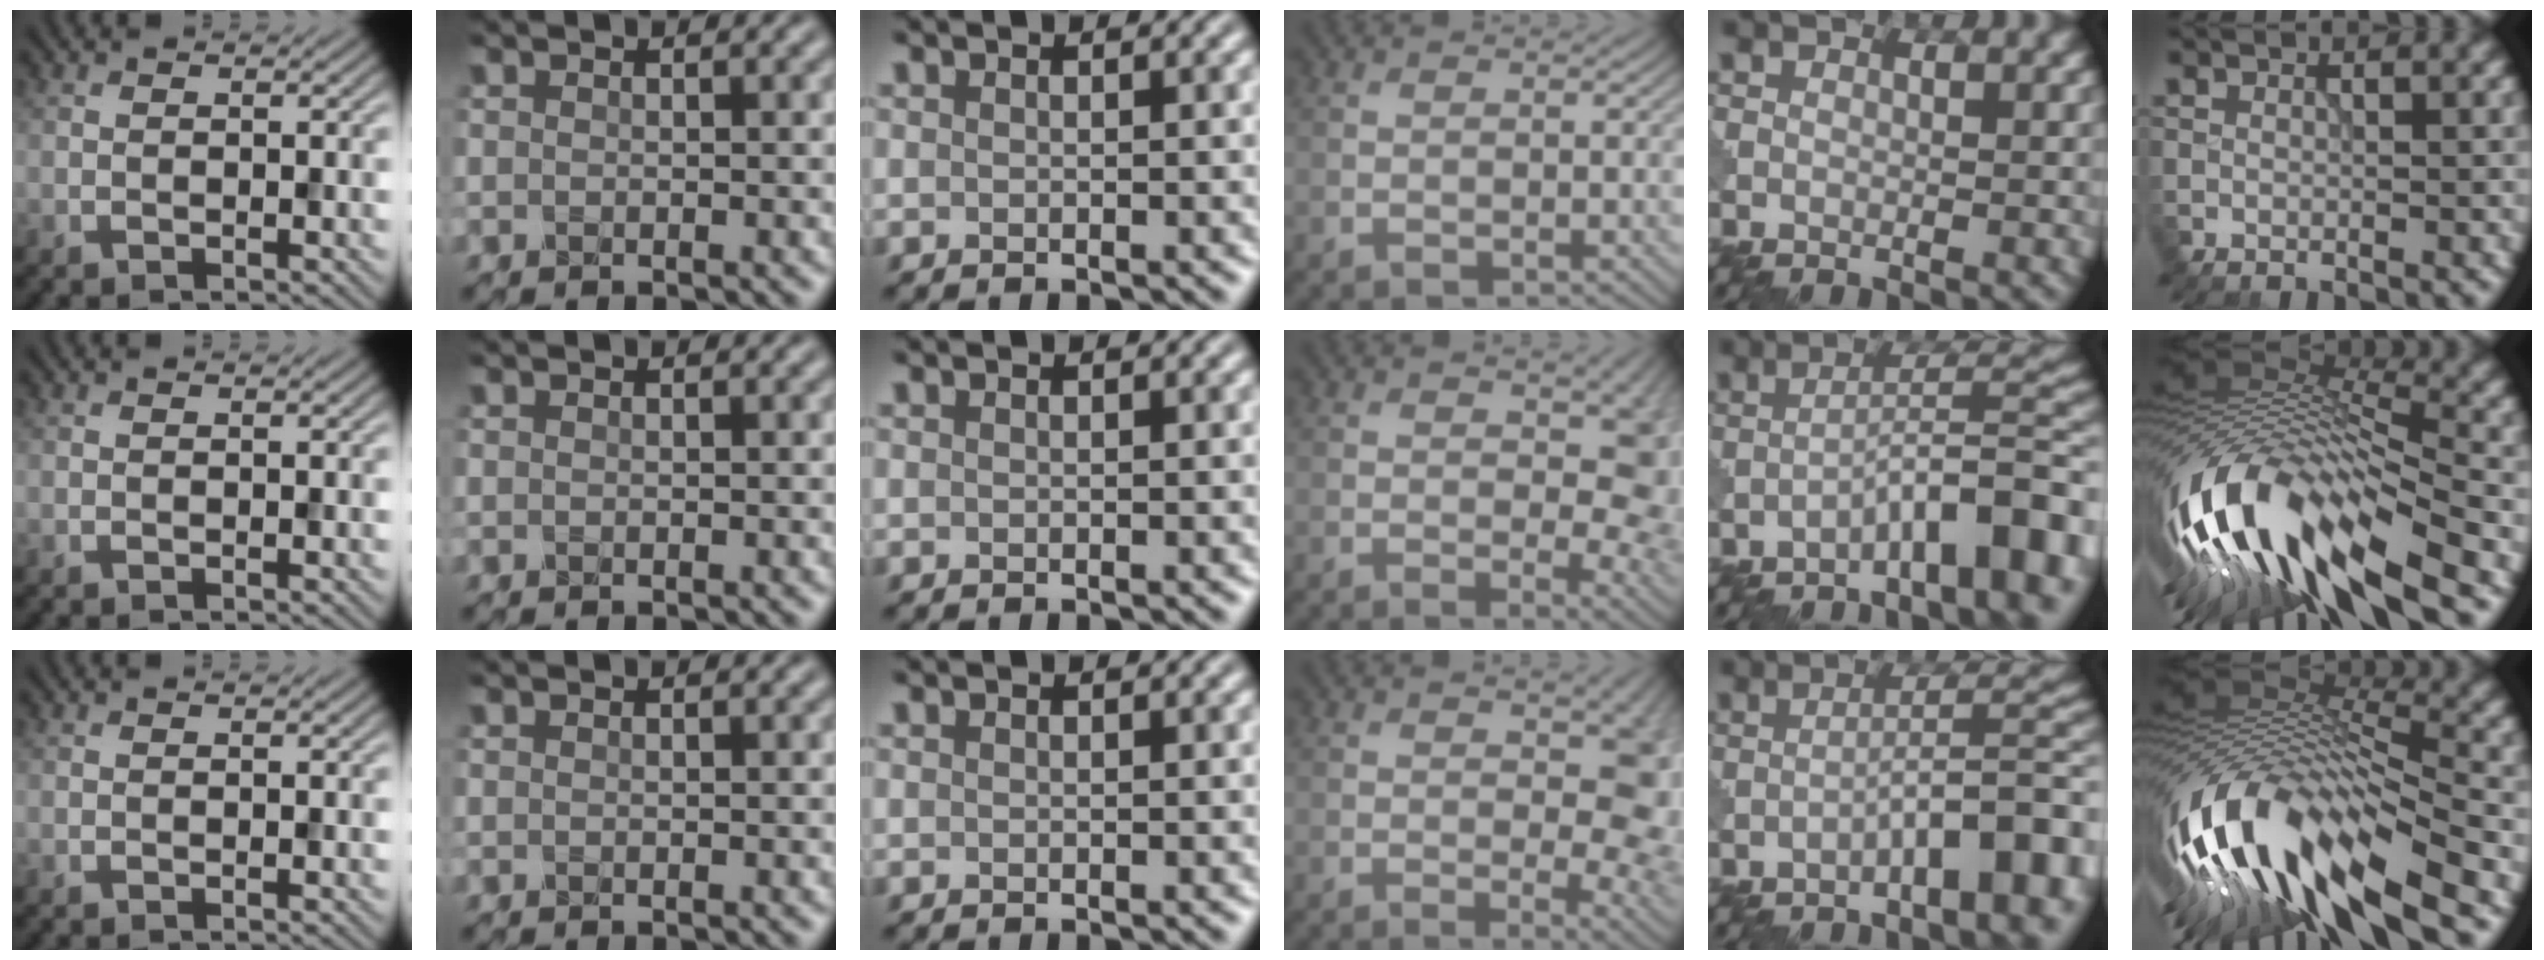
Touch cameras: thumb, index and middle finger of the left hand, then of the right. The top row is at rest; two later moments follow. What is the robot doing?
{"motion": "shake", "object": "medicine bottle"}